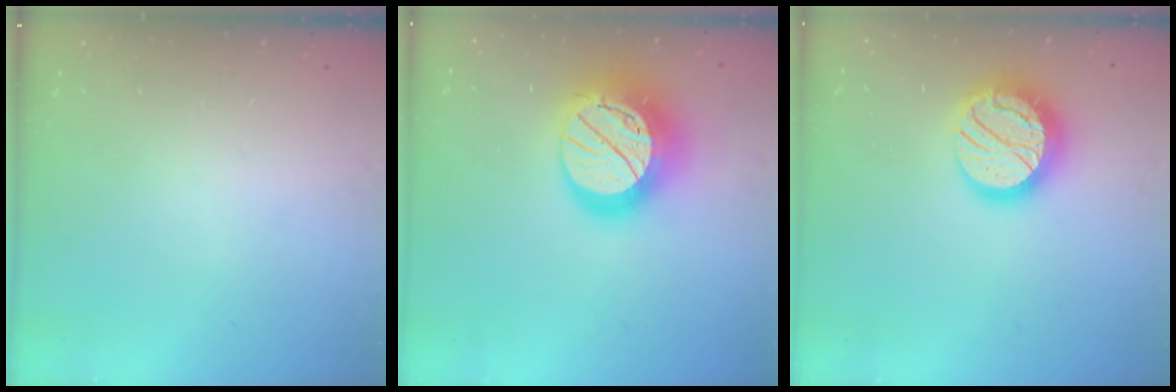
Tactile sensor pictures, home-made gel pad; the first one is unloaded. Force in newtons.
{"total": 24.1, "press": 24.1, "slide": 1.9}
{"total": 20.0, "press": 20.0, "slide": 1.3}